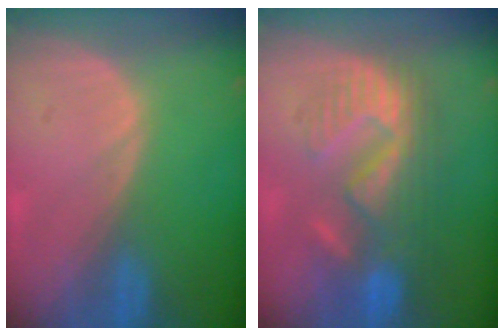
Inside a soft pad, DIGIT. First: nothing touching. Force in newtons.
{"total": 9.2, "press": 9.1, "slide": 1.7}